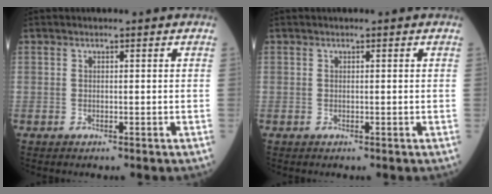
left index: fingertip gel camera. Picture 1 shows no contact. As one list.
[{"total": 0.0}]